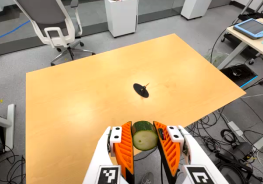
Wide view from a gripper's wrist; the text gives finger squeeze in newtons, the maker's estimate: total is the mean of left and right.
{"total": 11.3, "left": 10.6, "right": 12.0}